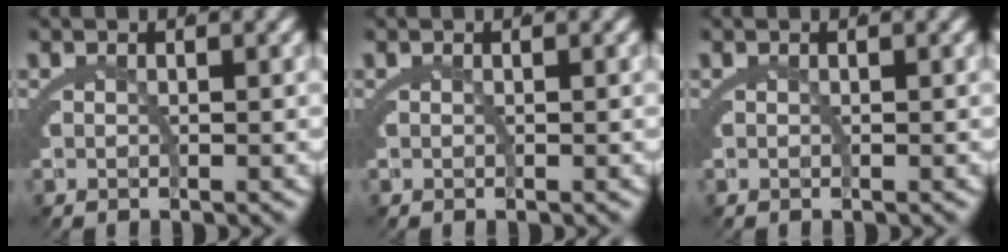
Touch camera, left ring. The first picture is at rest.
{"total": 0.0}
{"total": 0.0}